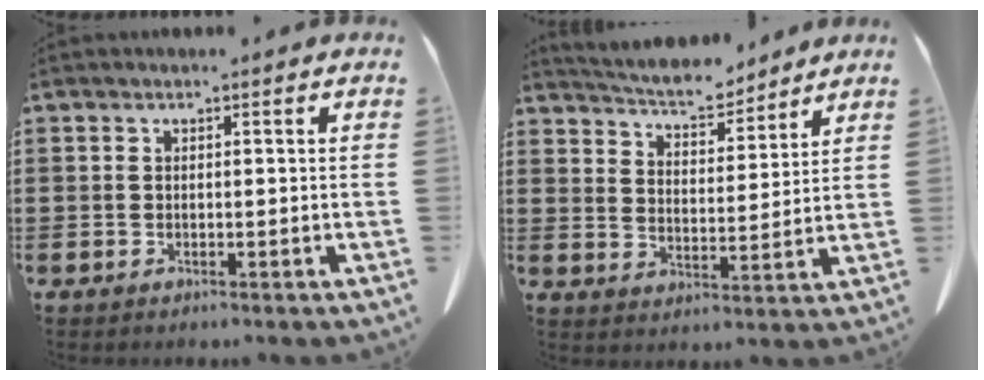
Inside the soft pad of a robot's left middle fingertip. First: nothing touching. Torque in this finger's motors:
{"motor_torque": [0.29, -0.29, 0.27, 0.07]}